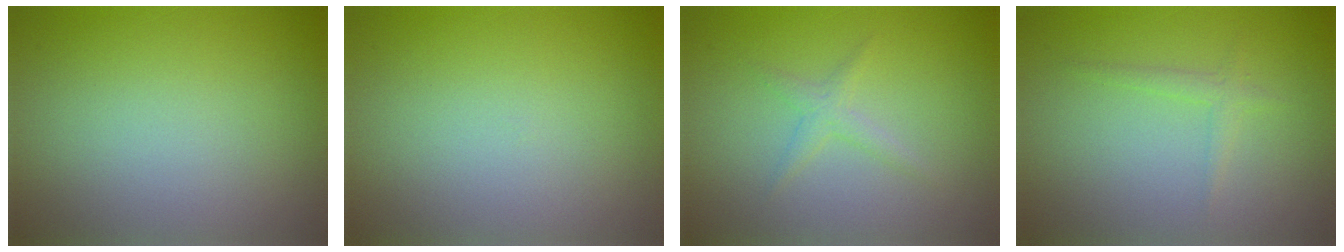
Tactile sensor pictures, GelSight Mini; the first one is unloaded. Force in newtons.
{"total": 0.0}
{"total": 1.3, "press": 1.3, "slide": 0.0}
{"total": 1.2, "press": 1.2, "slide": 0.1}